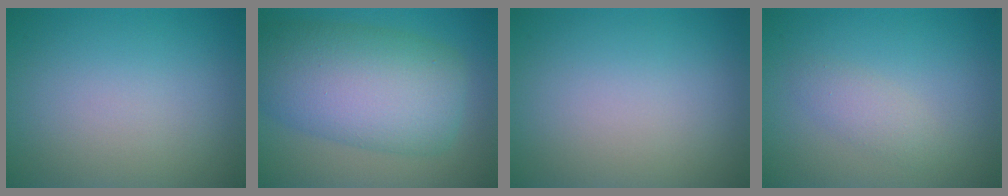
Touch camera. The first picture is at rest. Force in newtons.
{"total": 10.3, "press": 10.3, "slide": 0.4}
{"total": 0.0}
{"total": 1.6, "press": 1.6, "slide": 0.1}